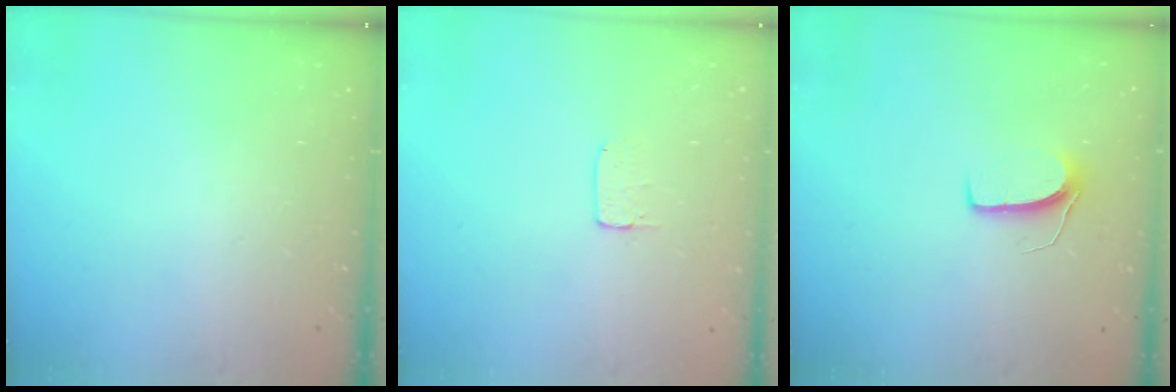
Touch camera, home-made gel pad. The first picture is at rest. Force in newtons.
{"total": 3.7, "press": 3.6, "slide": 0.2}
{"total": 6.8, "press": 6.7, "slide": 0.5}